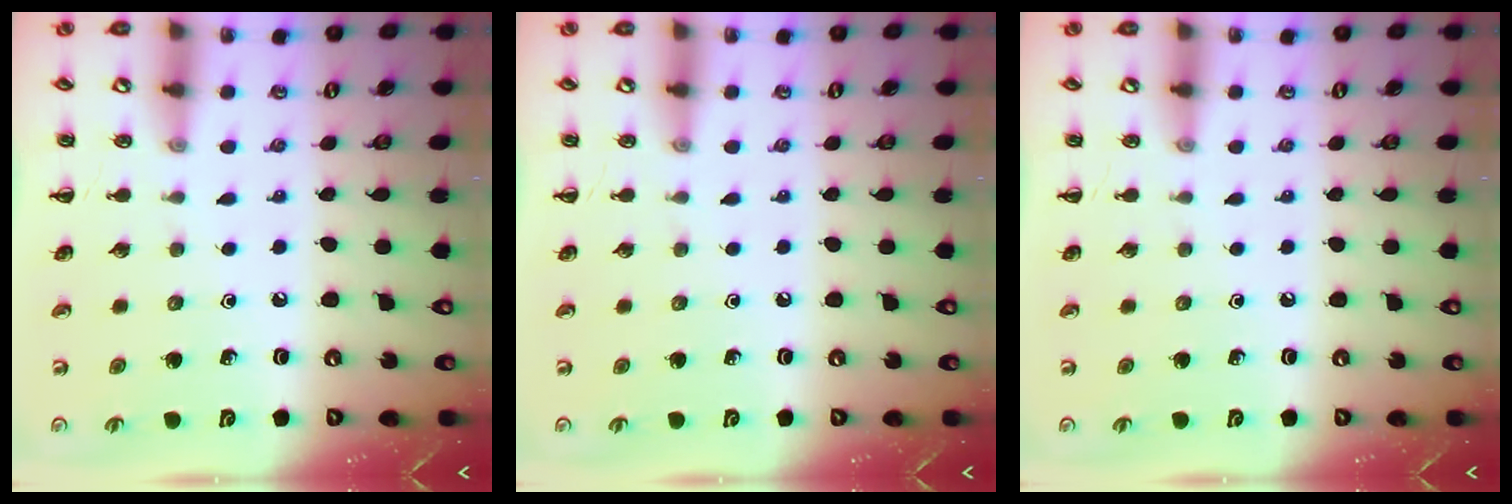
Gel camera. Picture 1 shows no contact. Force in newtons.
{"total": 0.0}
{"total": 0.0}